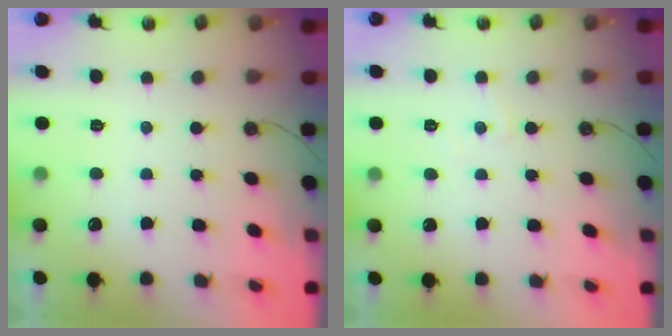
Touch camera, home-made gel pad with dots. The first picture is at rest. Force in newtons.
{"total": 2.7, "press": 2.7, "slide": 0.5}